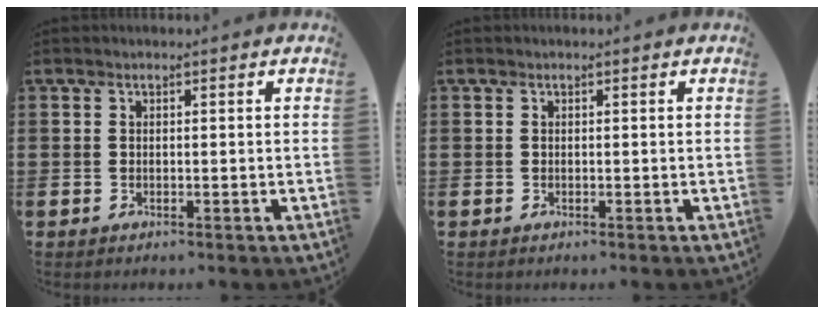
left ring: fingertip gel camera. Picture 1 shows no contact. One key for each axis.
{"total": 0.0}